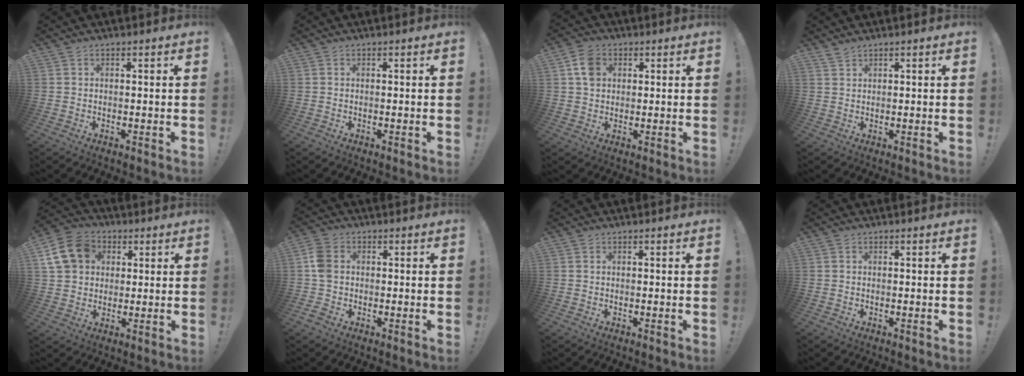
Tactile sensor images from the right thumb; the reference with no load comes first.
{"total": 0.0}
{"total": 7.1, "force": [2.0, 5.5, 4.1], "torque": [-0.062, 0.009, 0.043]}
{"total": 1.7, "force": [1.6, 0.4, 0.6], "torque": [-0.012, -0.006, 0.029]}
{"total": 14.4, "force": [4.3, 11.9, 6.8], "torque": [-0.101, -0.007, 0.091]}
{"total": 7.7, "force": [-0.2, 6.1, 4.8], "torque": [-0.103, 0.012, 0.001]}
{"total": 0.0}
{"total": 0.0}